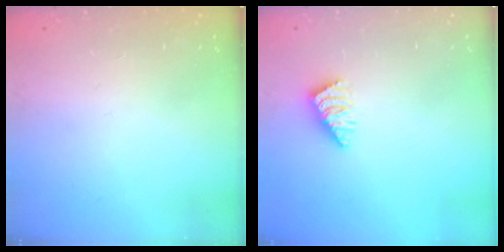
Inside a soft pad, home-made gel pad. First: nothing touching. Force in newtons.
{"total": 1.5, "press": 1.5, "slide": 0.3}